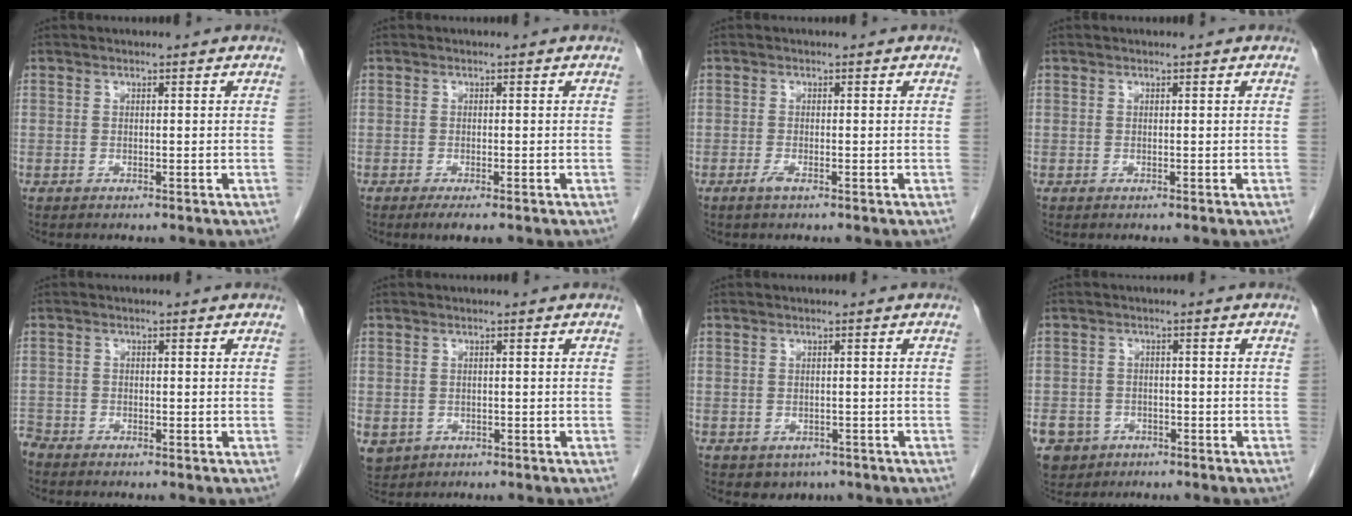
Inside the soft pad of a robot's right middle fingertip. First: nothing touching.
{"total": 2.8, "force": [-1.9, 0.6, 1.9], "torque": [-0.026, -0.006, -0.027]}
{"total": 1.1, "force": [-0.7, 0.1, 0.8], "torque": [-0.019, -0.002, -0.014]}
{"total": 0.0}
{"total": 2.6, "force": [-2.4, 0.8, 0.1], "torque": [-0.003, -0.006, -0.047]}
{"total": 6.2, "force": [-2.6, 5.2, 2.0], "torque": [-0.055, -0.005, -0.033]}
{"total": 2.9, "force": [-1.7, 2.1, 0.9], "torque": [-0.009, 0.003, -0.015]}
{"total": 9.1, "force": [-4.7, 7.5, 2.4], "torque": [-0.071, 0.004, -0.071]}